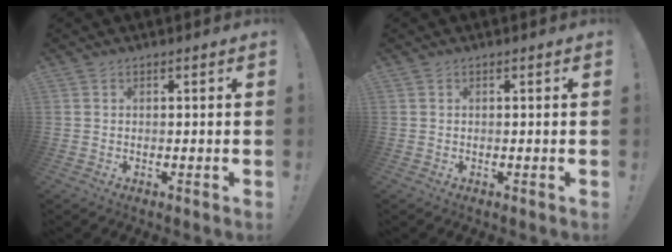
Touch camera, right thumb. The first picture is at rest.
{"total": 0.0}